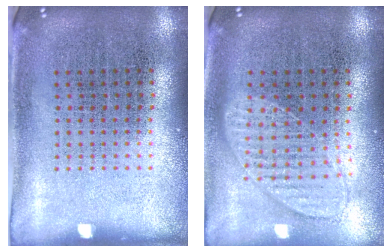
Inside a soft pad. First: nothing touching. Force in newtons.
{"total": 1.0, "press": 1.0, "slide": 0.2}